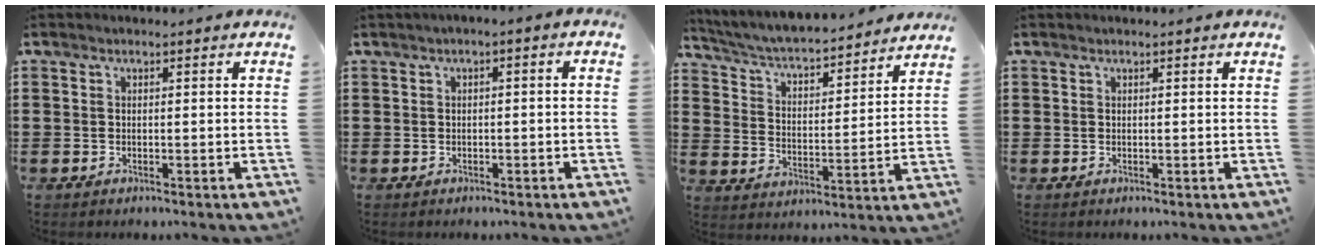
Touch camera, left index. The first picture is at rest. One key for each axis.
{"total": 1.3, "fx": -0.9, "fy": 0.4, "fz": 0.8, "tx": -0.016, "ty": 0.001, "tz": -0.020}
{"total": 4.5, "fx": 4.3, "fy": 0.2, "fz": 1.5, "tx": -0.050, "ty": -0.035, "tz": 0.065}
{"total": 0.0}